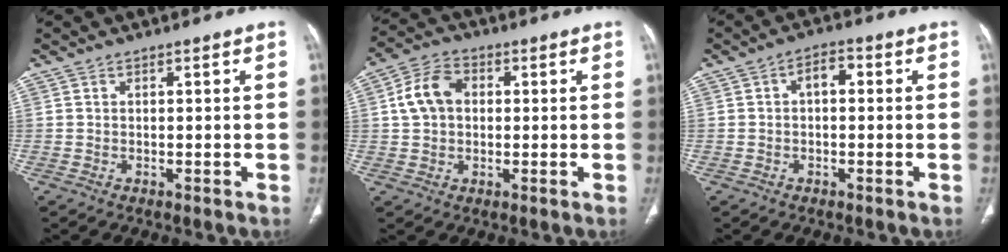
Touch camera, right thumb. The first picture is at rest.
{"total": 8.2, "force": [1.1, 6.1, 5.4], "torque": [-0.096, 0.020, 0.015]}
{"total": 3.7, "force": [0.3, 2.1, 3.0], "torque": [-0.041, 0.014, -0.003]}